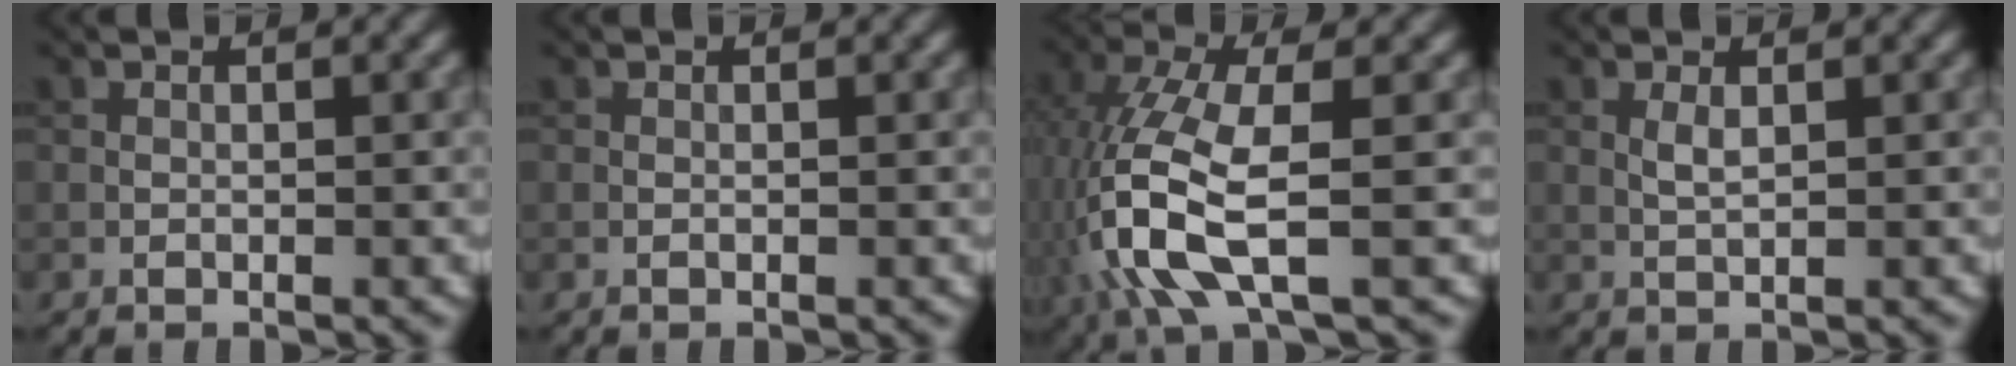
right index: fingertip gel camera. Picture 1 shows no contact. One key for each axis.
{"total": 0.0}
{"total": 8.0, "fx": -1.8, "fy": 3.1, "fz": 7.2, "tx": -0.183, "ty": 0.001, "tz": -0.039}
{"total": 1.2, "fx": 0.3, "fy": 0.4, "fz": 1.0, "tx": -0.028, "ty": 0.001, "tz": 0.008}